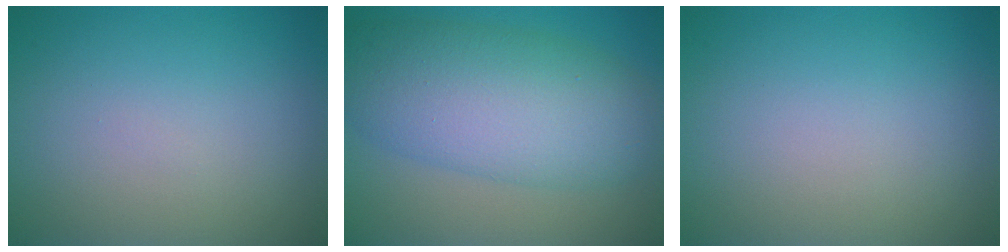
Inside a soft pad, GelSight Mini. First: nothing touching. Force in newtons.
{"total": 9.1, "press": 9.1, "slide": 0.2}
{"total": 0.0}